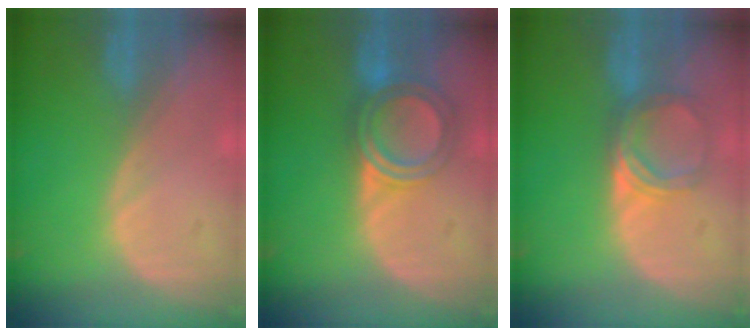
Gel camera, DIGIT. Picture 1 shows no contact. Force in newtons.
{"total": 5.7, "press": 5.6, "slide": 1.3}
{"total": 5.1, "press": 4.5, "slide": 2.3}